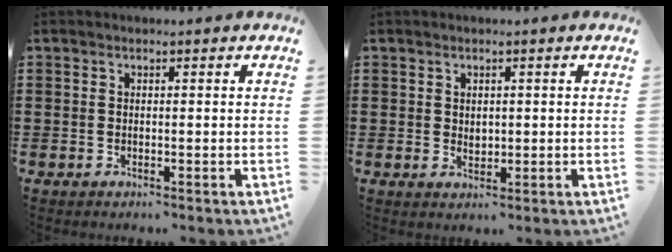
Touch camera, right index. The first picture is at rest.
{"total": 1.4, "force": [0.6, 1.2, 0.6], "torque": [-0.013, 0.009, 0.010]}